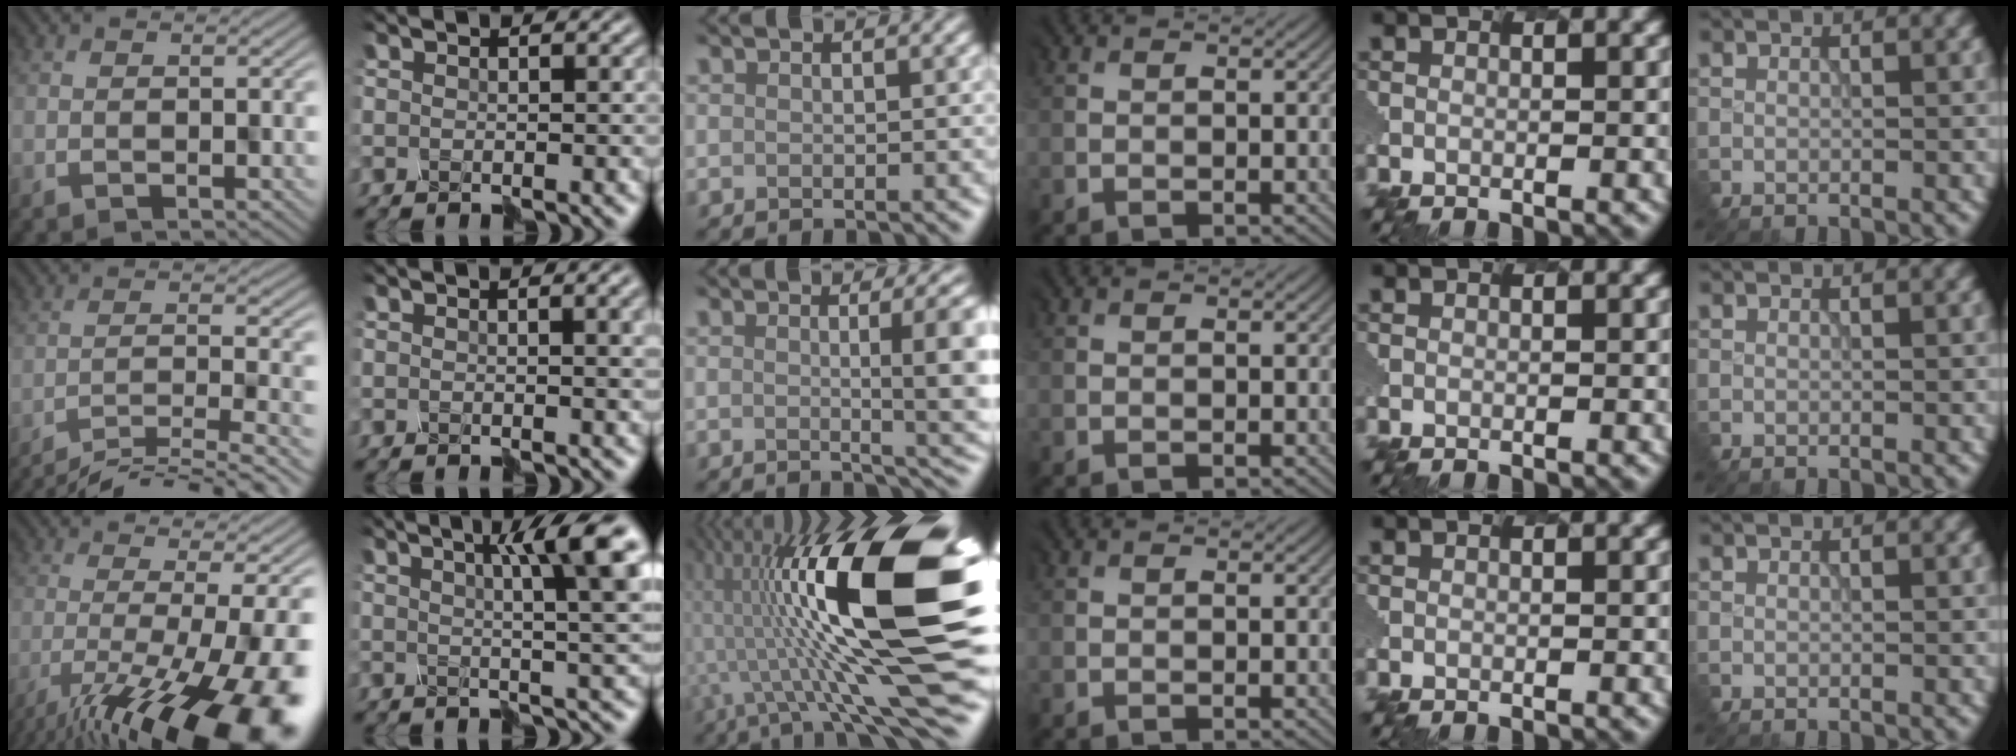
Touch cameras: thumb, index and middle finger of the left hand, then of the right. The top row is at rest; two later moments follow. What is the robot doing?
{"motion": "disassemble", "object": "hinged jar"}